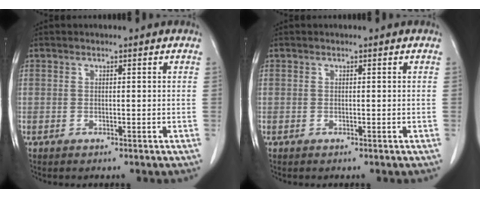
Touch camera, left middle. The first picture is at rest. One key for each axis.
{"total": 0.0}